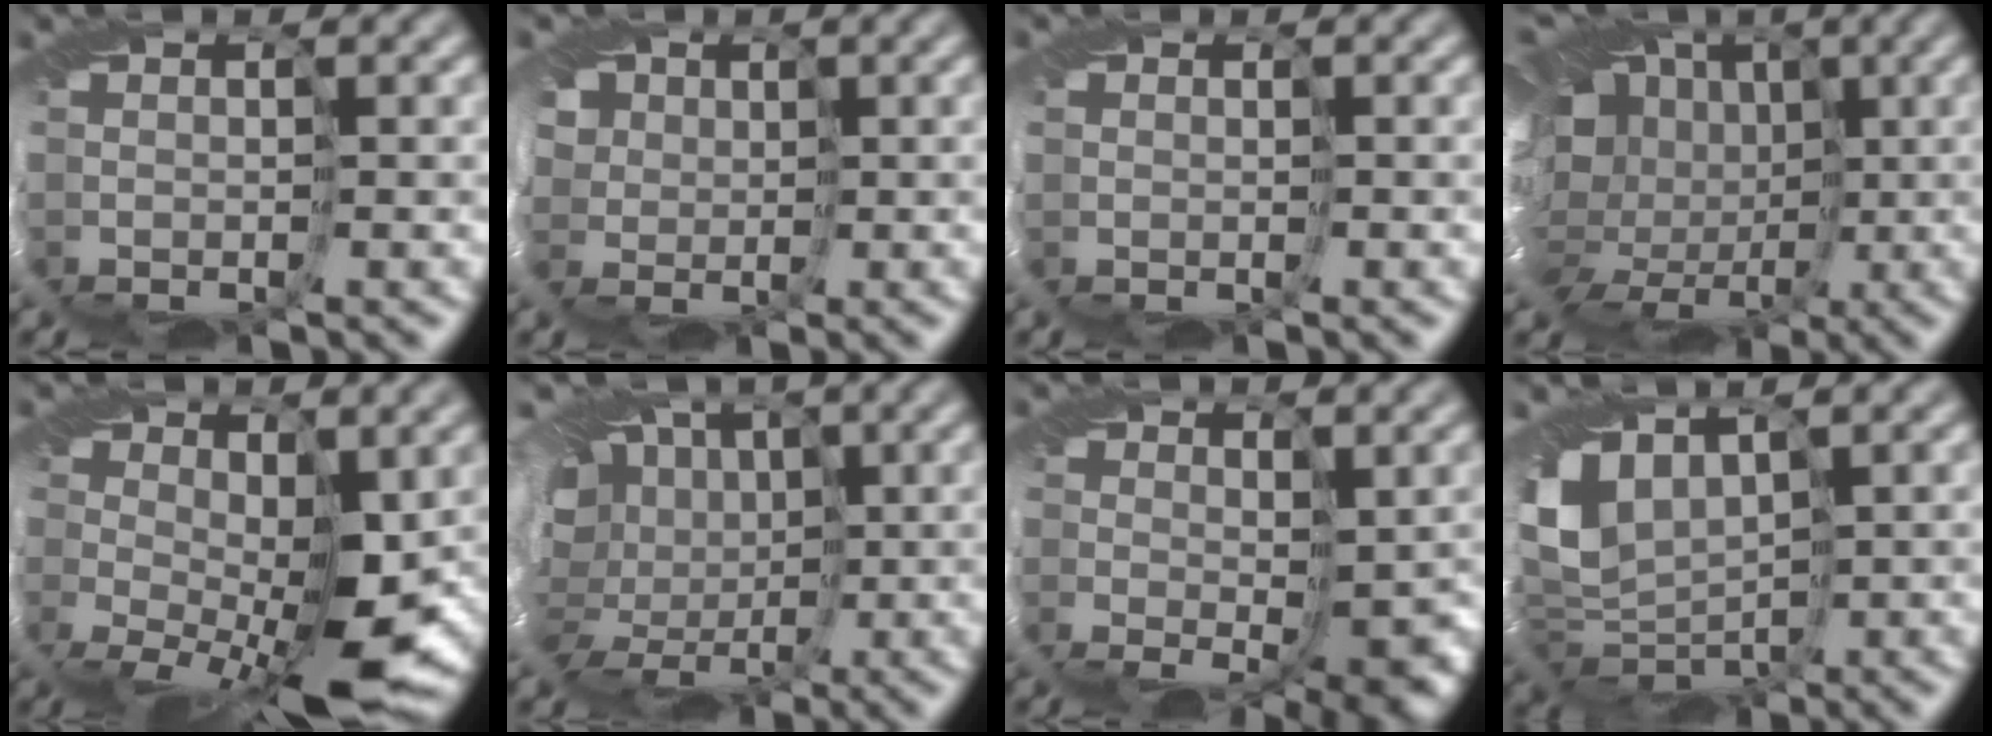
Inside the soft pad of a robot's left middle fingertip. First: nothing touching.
{"total": 6.9, "force": [3.0, 5.4, 3.1], "torque": [-0.062, 0.021, 0.034]}
{"total": 1.7, "force": [0.2, 1.6, 0.5], "torque": [-0.004, 0.000, 0.006]}
{"total": 18.2, "force": [-1.4, 14.6, 10.8], "torque": [-0.195, 0.002, -0.052]}
{"total": 7.5, "force": [-1.2, 3.5, 6.5], "torque": [-0.120, -0.028, -0.016]}
{"total": 16.2, "force": [1.0, 12.9, 9.7], "torque": [-0.182, 0.003, -0.004]}
{"total": 7.3, "force": [-0.6, 4.3, 5.8], "torque": [-0.097, -0.023, 0.003]}
{"total": 7.8, "force": [1.7, 5.6, 5.2], "torque": [-0.111, -0.018, 0.054]}